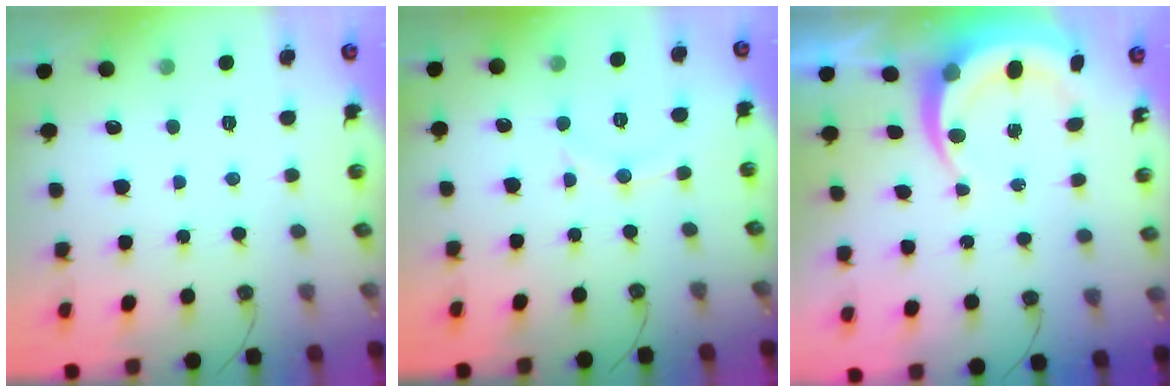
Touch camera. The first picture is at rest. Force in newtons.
{"total": 8.0, "press": 8.0, "slide": 0.6}
{"total": 8.3, "press": 7.9, "slide": 2.3}